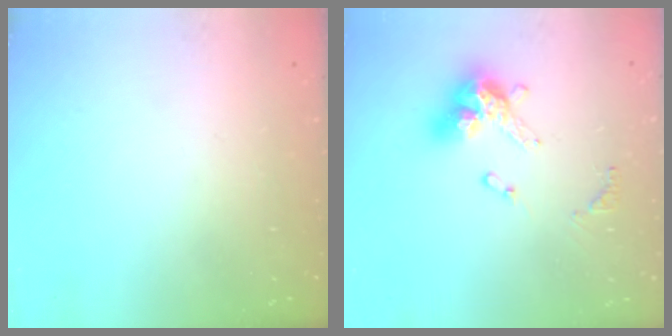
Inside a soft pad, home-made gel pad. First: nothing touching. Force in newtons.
{"total": 12.0, "press": 11.9, "slide": 1.4}